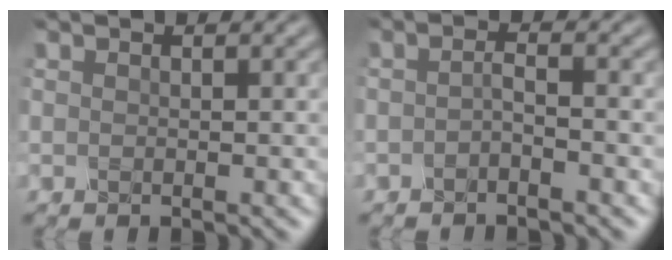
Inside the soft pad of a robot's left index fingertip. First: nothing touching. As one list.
[{"total": 1.6, "force": [-1.3, 0.1, 0.8], "torque": [-0.018, 0.000, -0.029]}]